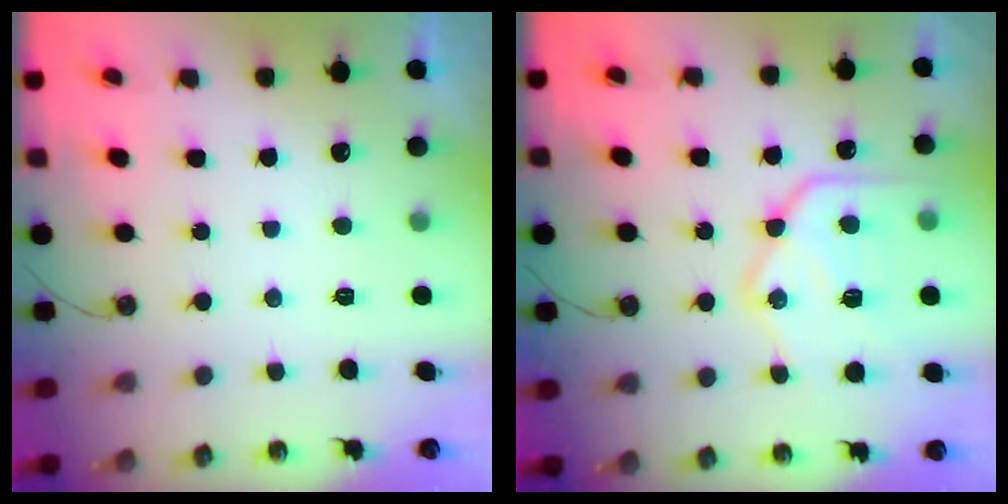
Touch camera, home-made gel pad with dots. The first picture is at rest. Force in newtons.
{"total": 20.0, "press": 19.9, "slide": 1.7}